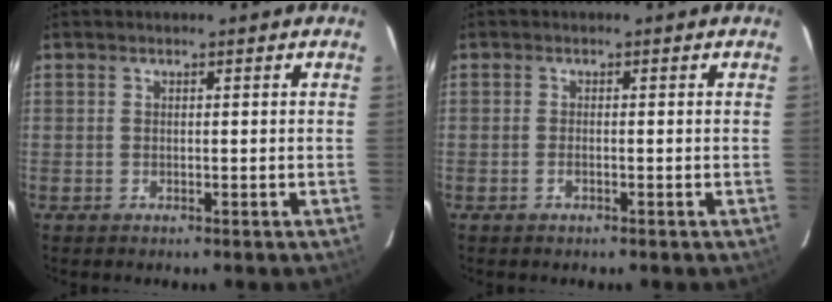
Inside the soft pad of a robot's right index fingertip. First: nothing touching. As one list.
[{"total": 0.9, "force": [-0.5, 0.4, 0.7], "torque": [-0.015, 0.001, -0.008]}]